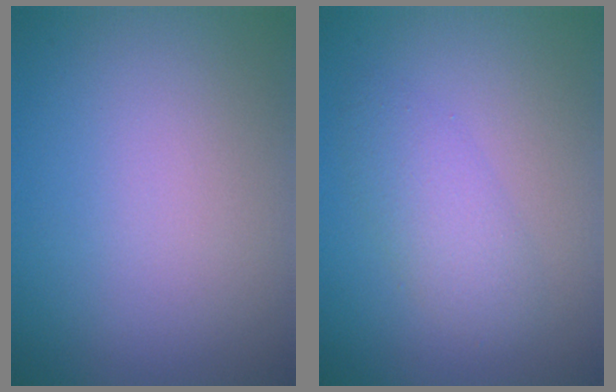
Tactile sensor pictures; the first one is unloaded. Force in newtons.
{"total": 2.9, "press": 2.8, "slide": 0.2}